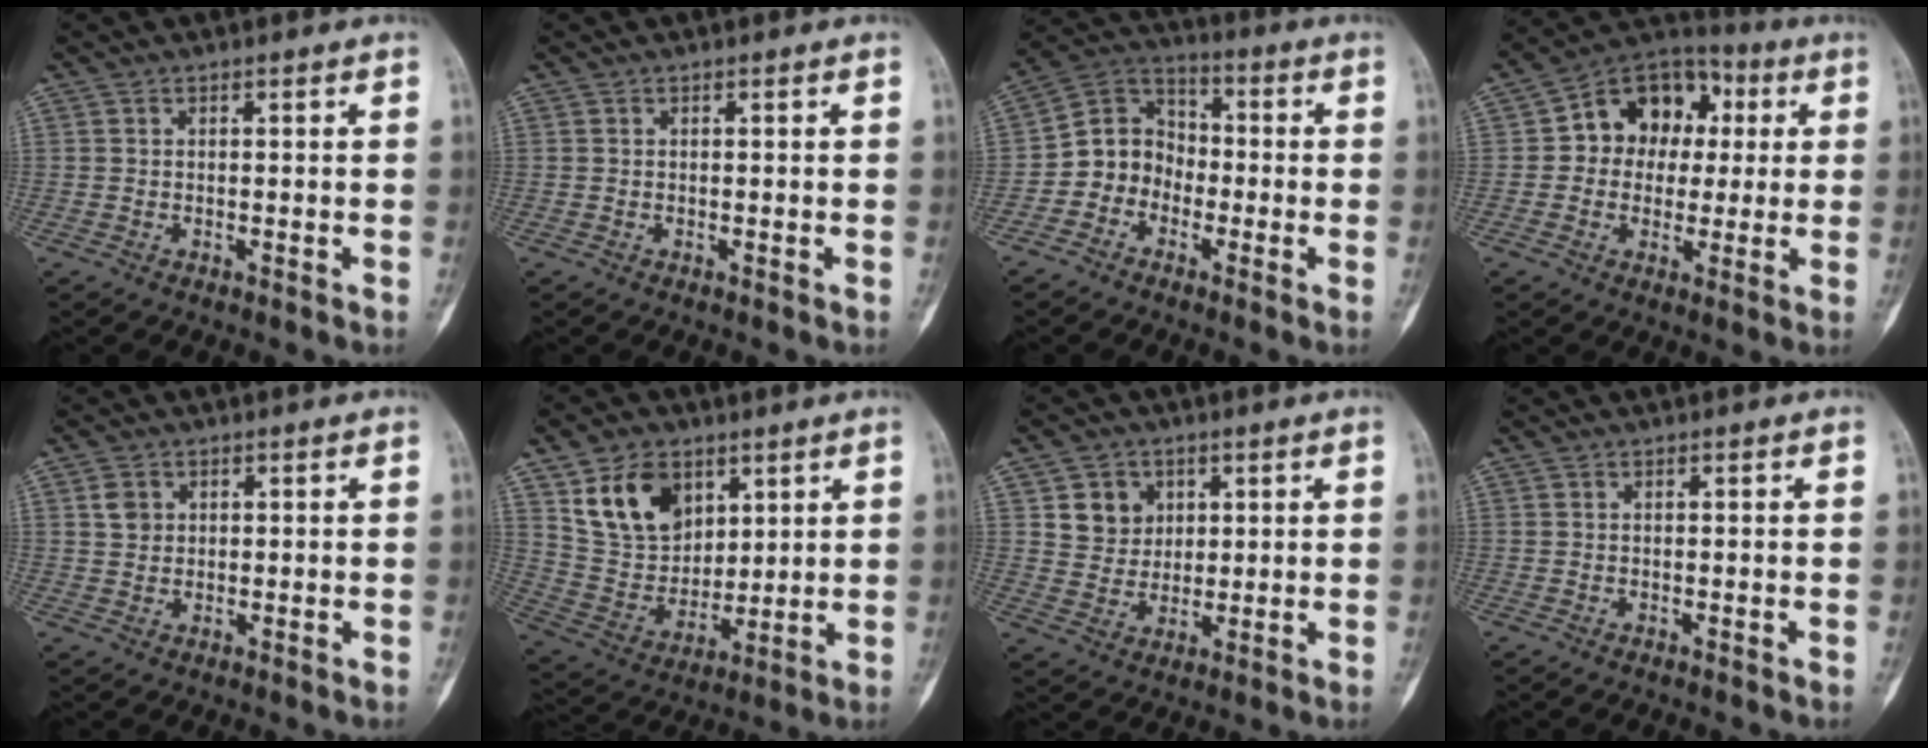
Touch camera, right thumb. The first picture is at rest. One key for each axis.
{"total": 0.0}
{"total": 9.0, "fx": -2.8, "fy": 7.9, "fz": 3.3, "tx": -0.029, "ty": 0.056, "tz": -0.066}
{"total": 13.7, "fx": 1.9, "fy": 10.9, "fz": 8.1, "tx": -0.068, "ty": 0.025, "tz": 0.020}
{"total": 3.1, "fx": 1.2, "fy": 2.5, "fz": 1.3, "tx": -0.014, "ty": -0.001, "tz": 0.024}
{"total": 14.6, "fx": 7.1, "fy": 10.3, "fz": 7.6, "tx": -0.102, "ty": -0.034, "tz": 0.147}
{"total": 7.0, "fx": 2.6, "fy": 6.2, "fz": 2.2, "tx": -0.006, "ty": -0.009, "tz": 0.049}
{"total": 0.0}